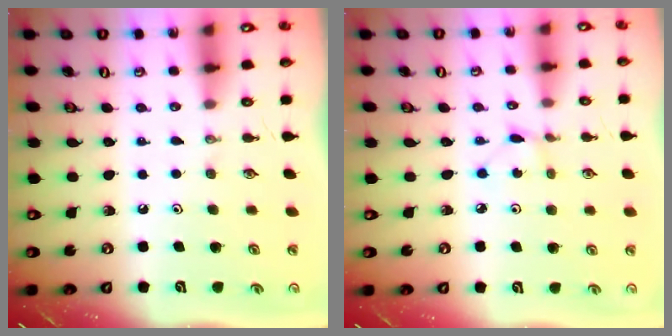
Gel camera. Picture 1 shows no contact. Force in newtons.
{"total": 0.7, "press": 0.7, "slide": 0.1}